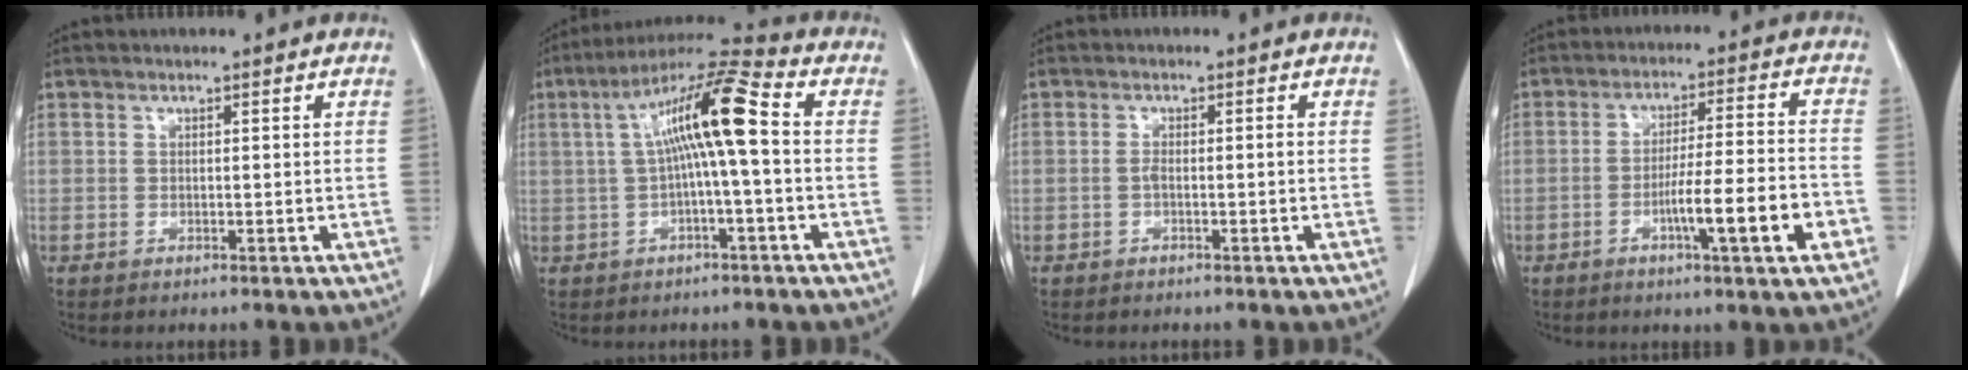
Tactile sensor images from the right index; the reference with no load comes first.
{"total": 11.3, "force": [0.9, 0.5, 11.2], "torque": [-0.203, 0.035, 0.011]}
{"total": 1.3, "force": [-0.4, 0.2, 1.2], "torque": [-0.021, 0.002, -0.007]}
{"total": 10.9, "force": [-4.0, 0.1, 10.1], "torque": [-0.158, -0.001, -0.064]}